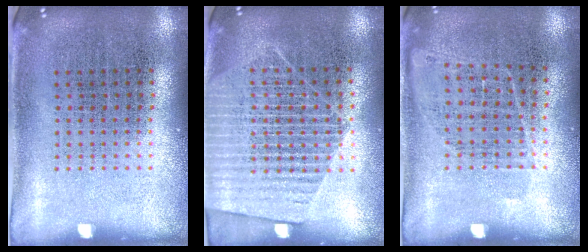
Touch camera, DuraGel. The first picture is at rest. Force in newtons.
{"total": 1.7, "press": 1.5, "slide": 0.8}
{"total": 0.9, "press": 0.8, "slide": 0.5}